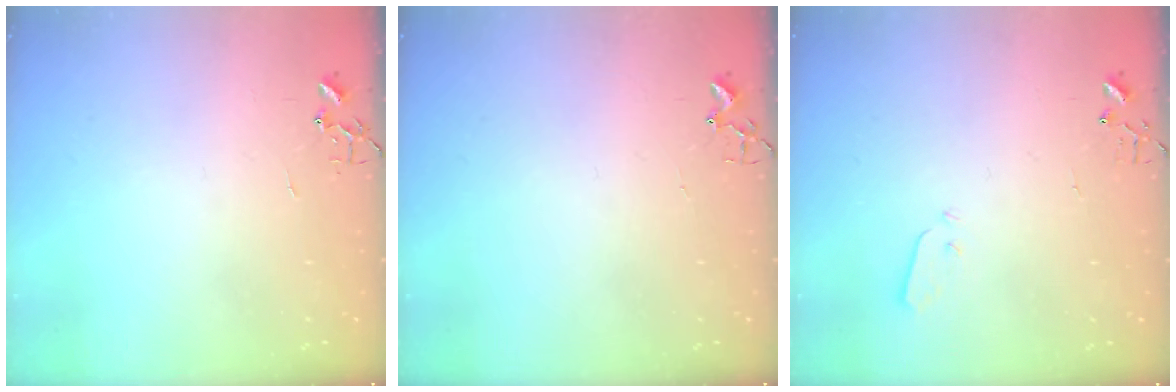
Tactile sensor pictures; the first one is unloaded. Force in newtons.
{"total": 1.8, "press": 1.8, "slide": 0.2}
{"total": 3.0, "press": 2.9, "slide": 0.3}